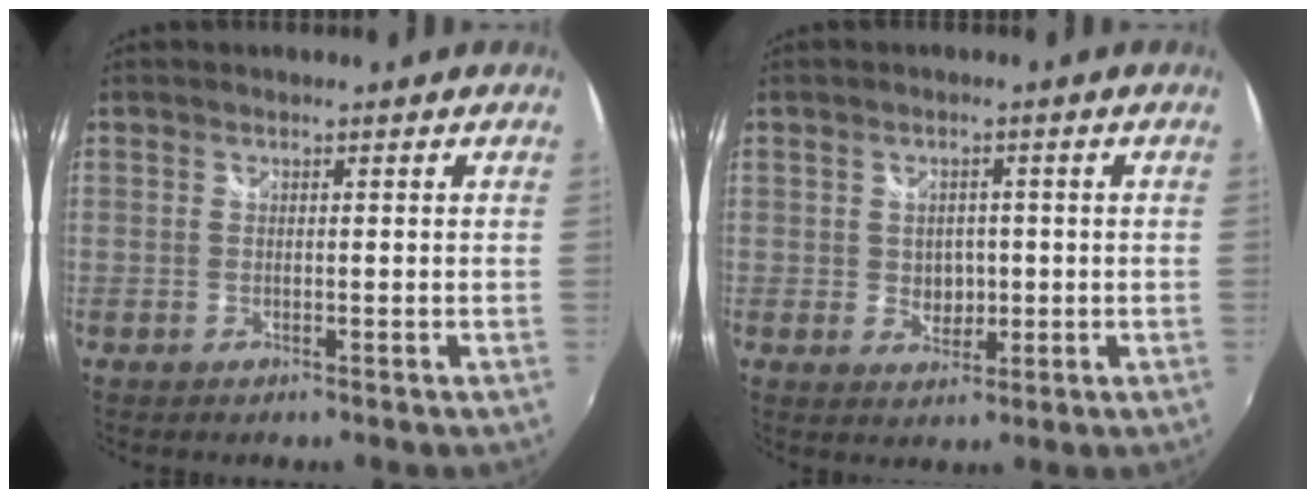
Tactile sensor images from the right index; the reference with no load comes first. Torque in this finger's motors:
{"motor_torque": [-0.12, 0.06, 0.08, 0.00]}